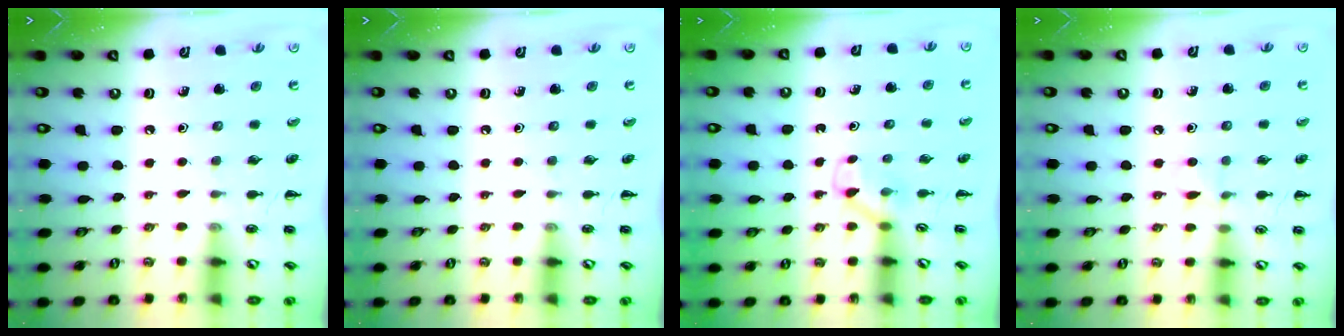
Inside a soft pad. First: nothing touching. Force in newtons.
{"total": 0.0}
{"total": 3.0, "press": 2.8, "slide": 1.1}
{"total": 5.0, "press": 4.7, "slide": 1.7}